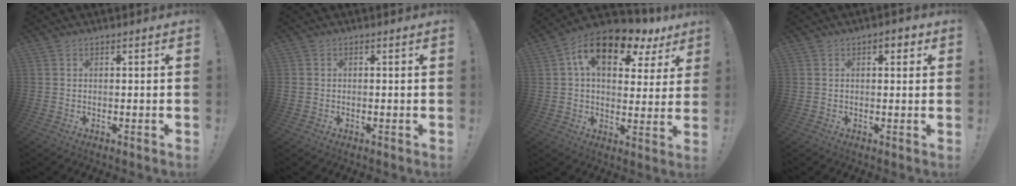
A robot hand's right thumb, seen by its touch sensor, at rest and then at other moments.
{"total": 1.1, "force": [-0.5, 0.9, 0.3], "torque": [-0.012, 0.007, -0.007]}
{"total": 15.0, "force": [7.4, 8.0, 10.2], "torque": [-0.164, -0.033, 0.129]}
{"total": 3.0, "force": [1.0, 1.8, 2.3], "torque": [-0.022, 0.000, 0.011]}